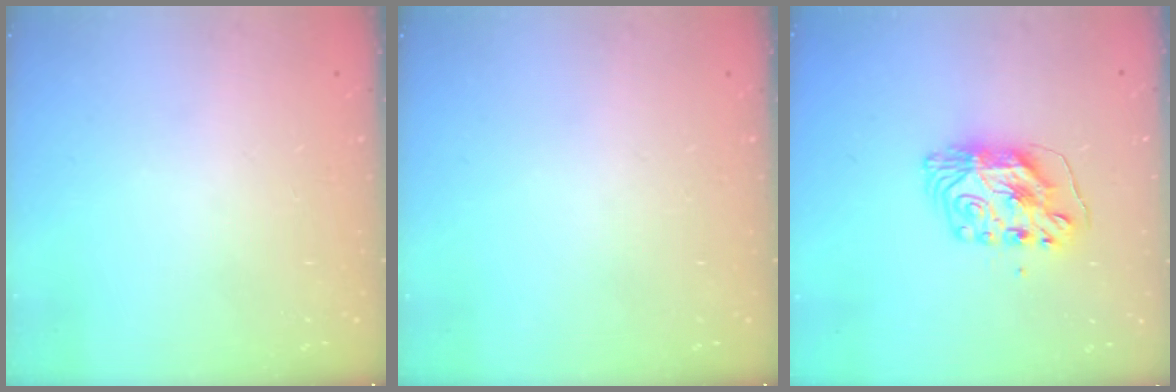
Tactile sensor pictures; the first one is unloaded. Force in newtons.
{"total": 0.0}
{"total": 9.2, "press": 9.2, "slide": 0.9}